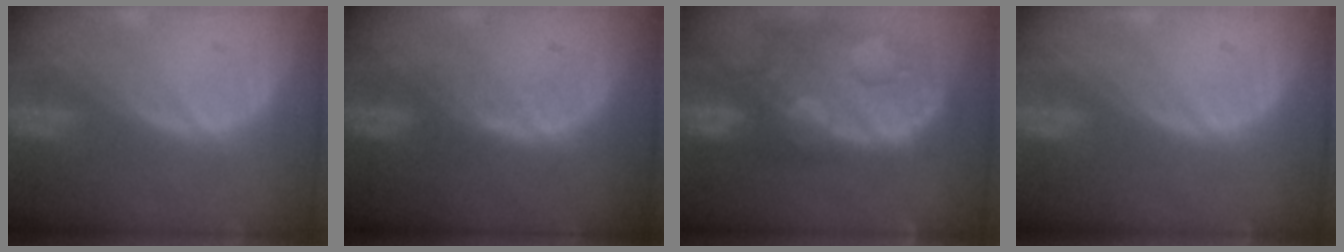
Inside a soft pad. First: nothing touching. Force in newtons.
{"total": 2.5, "press": 2.4, "slide": 0.2}
{"total": 14.3, "press": 11.6, "slide": 8.4}
{"total": 0.0}